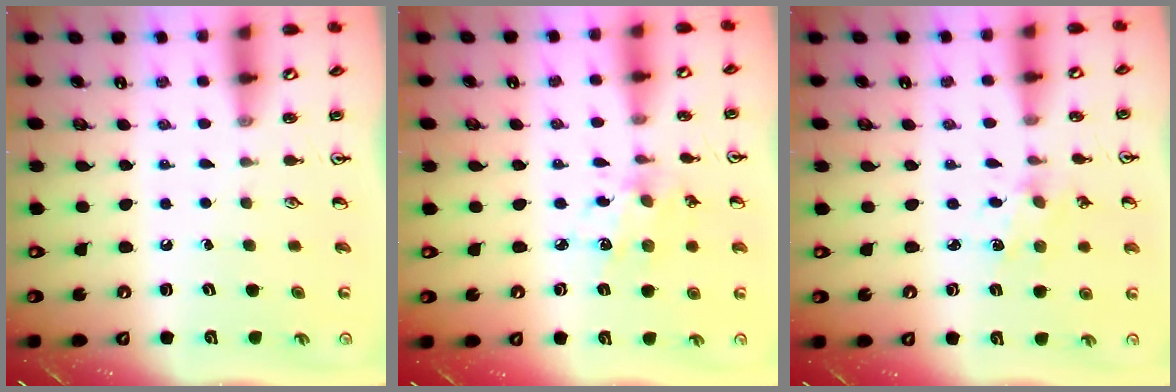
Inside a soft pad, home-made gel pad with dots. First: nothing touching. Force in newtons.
{"total": 6.3, "press": 6.3, "slide": 0.4}
{"total": 2.3, "press": 2.3, "slide": 0.3}